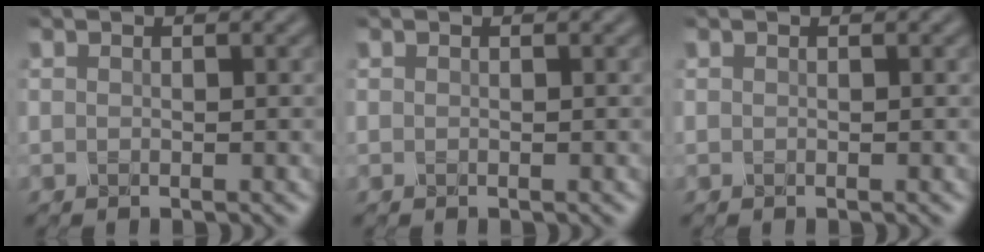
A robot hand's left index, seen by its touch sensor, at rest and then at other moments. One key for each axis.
{"total": 0.0}
{"total": 0.0}